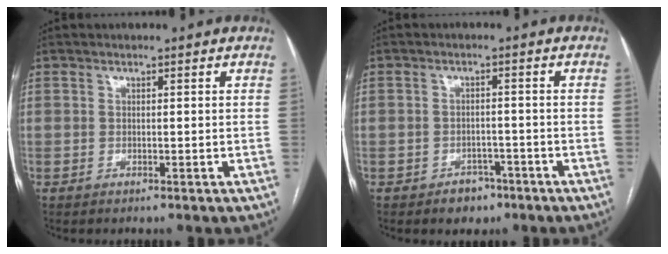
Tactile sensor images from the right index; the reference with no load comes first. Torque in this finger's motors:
{"motor_torque": [-0.13, 0.07, -0.28, -0.08]}